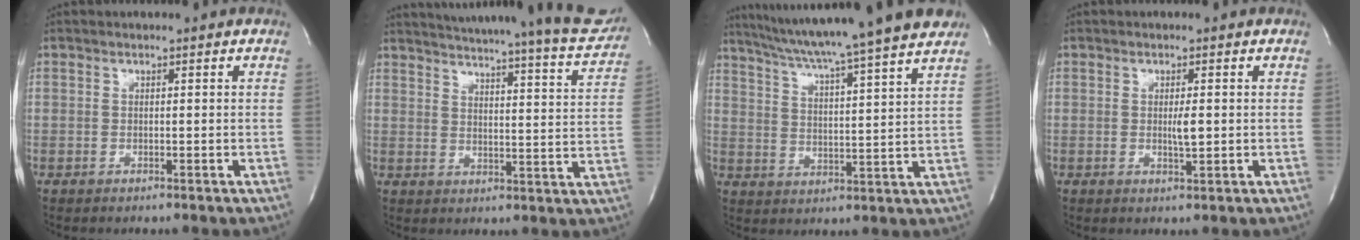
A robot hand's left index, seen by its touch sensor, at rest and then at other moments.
{"total": 24.6, "force": [22.8, 1.2, 9.3], "torque": [-0.137, -0.074, 0.271]}
{"total": 20.2, "force": [17.4, -1.4, 10.1], "torque": [-0.172, -0.009, 0.243]}
{"total": 2.2, "force": [0.1, 0.3, 2.2], "torque": [-0.040, -0.003, 0.003]}